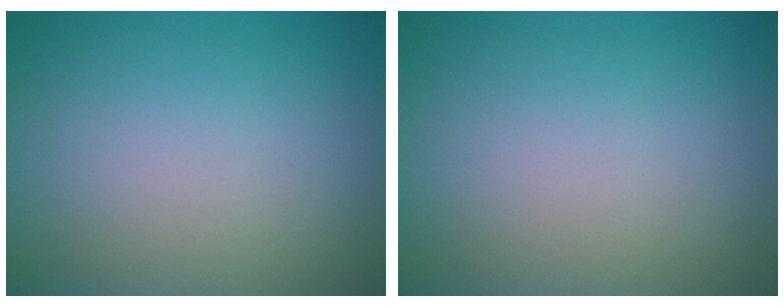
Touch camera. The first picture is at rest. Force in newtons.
{"total": 0.0}